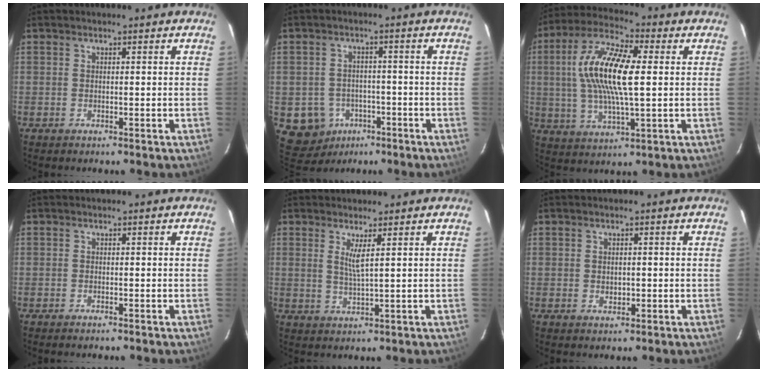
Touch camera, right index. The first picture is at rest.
{"total": 10.3, "force": [-4.0, 9.2, 2.1], "torque": [-0.072, 0.028, -0.041]}
{"total": 15.4, "force": [1.9, 4.9, 14.5], "torque": [-0.290, 0.015, 0.028]}
{"total": 0.7, "force": [-0.6, 0.2, 0.2], "torque": [-0.006, -0.001, -0.012]}
{"total": 3.1, "force": [1.4, -0.1, 2.8], "torque": [-0.054, -0.009, 0.025]}
{"total": 1.5, "force": [0.0, 1.2, 0.8], "torque": [-0.011, 0.003, 0.001]}